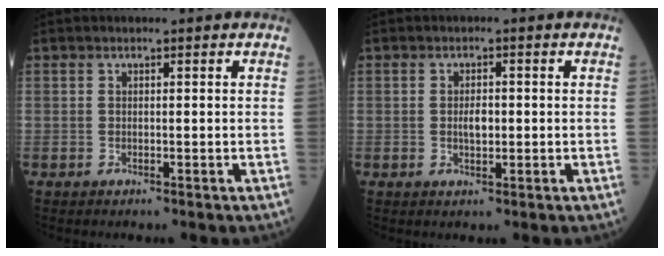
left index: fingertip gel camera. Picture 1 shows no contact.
{"total": 2.0, "force": [-0.2, 1.0, 1.8], "torque": [-0.031, -0.003, -0.004]}